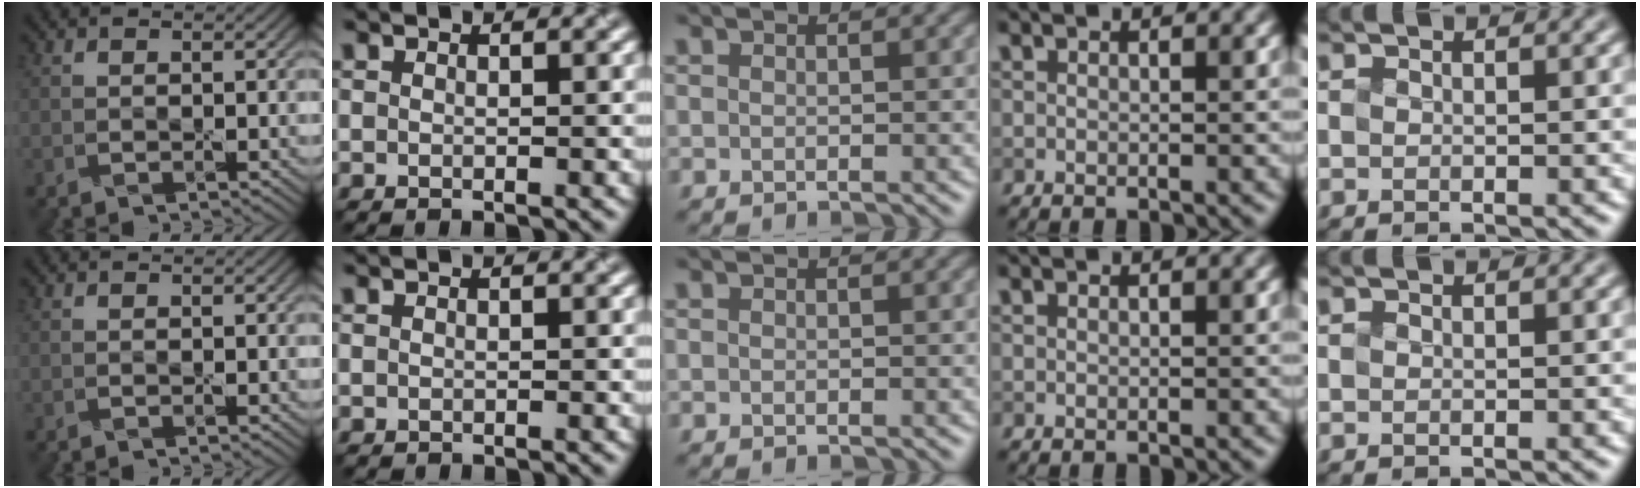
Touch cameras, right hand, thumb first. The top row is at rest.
{}